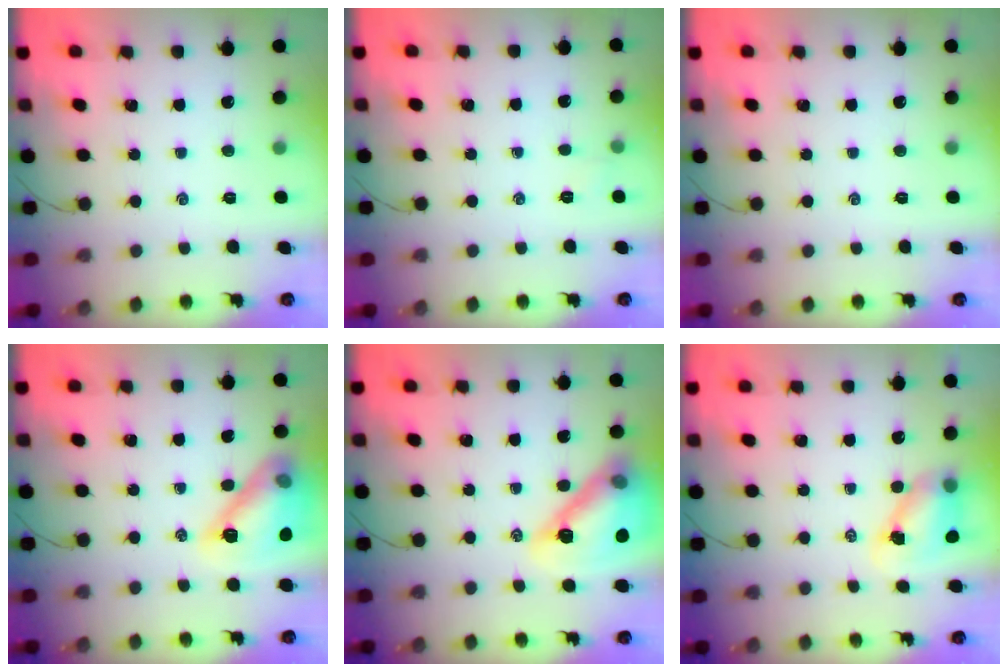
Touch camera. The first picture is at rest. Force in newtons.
{"total": 3.2, "press": 3.1, "slide": 1.0}
{"total": 0.0}
{"total": 15.7, "press": 15.6, "slide": 1.4}
{"total": 20.5, "press": 20.2, "slide": 3.4}
{"total": 6.8, "press": 6.7, "slide": 1.1}